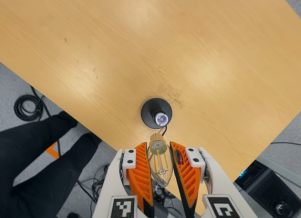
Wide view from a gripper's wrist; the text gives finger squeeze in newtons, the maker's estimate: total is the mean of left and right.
{"total": 10.3, "left": 9.2, "right": 11.3}